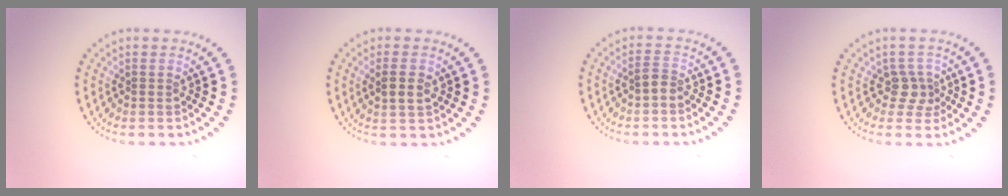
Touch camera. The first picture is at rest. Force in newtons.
{"total": 2.2, "press": 2.1, "slide": 0.7}
{"total": 1.2, "press": 1.1, "slide": 0.5}
{"total": 2.1, "press": 1.6, "slide": 1.4}